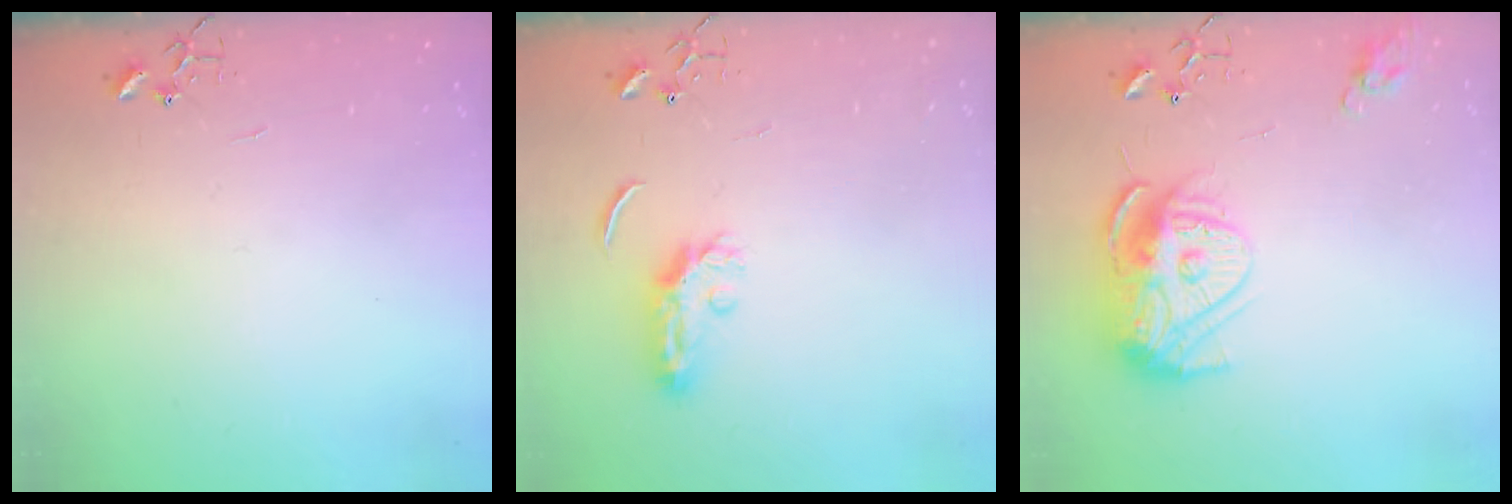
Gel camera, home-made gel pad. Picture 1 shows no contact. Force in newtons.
{"total": 5.6, "press": 5.6, "slide": 0.5}
{"total": 13.5, "press": 13.4, "slide": 1.1}